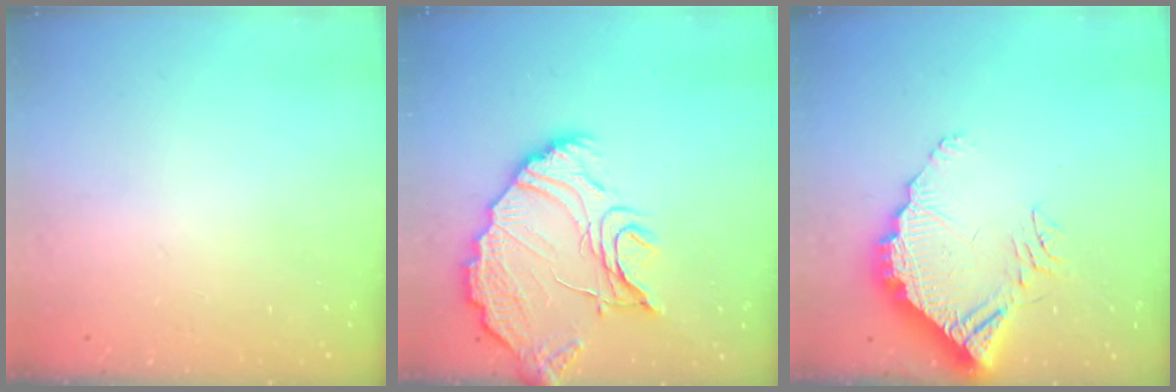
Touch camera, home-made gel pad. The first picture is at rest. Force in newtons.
{"total": 15.9, "press": 15.8, "slide": 1.5}
{"total": 11.8, "press": 11.8, "slide": 0.9}